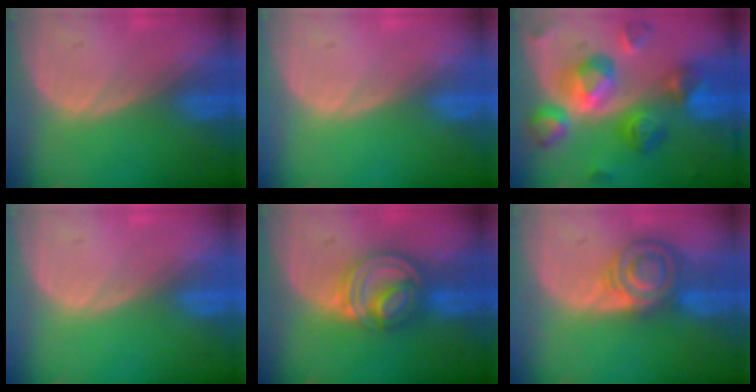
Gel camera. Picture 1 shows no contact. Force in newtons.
{"total": 0.0}
{"total": 10.9, "press": 10.9, "slide": 1.0}
{"total": 0.0}
{"total": 7.9, "press": 6.7, "slide": 4.0}
{"total": 6.8, "press": 6.5, "slide": 2.2}